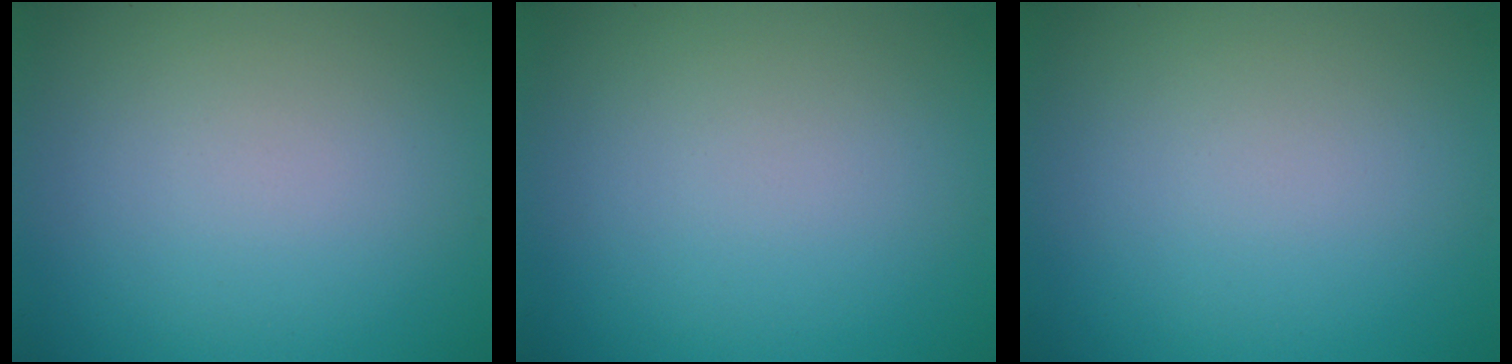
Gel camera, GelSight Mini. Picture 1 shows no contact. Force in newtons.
{"total": 0.0}
{"total": 0.0}